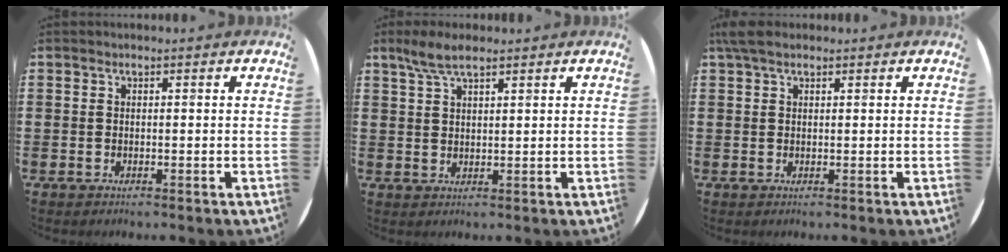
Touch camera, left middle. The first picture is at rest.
{"total": 4.0, "force": [3.0, 1.1, 2.4], "torque": [-0.054, 0.003, 0.054]}
{"total": 2.3, "force": [1.6, 0.9, 1.4], "torque": [-0.031, 0.008, 0.028]}